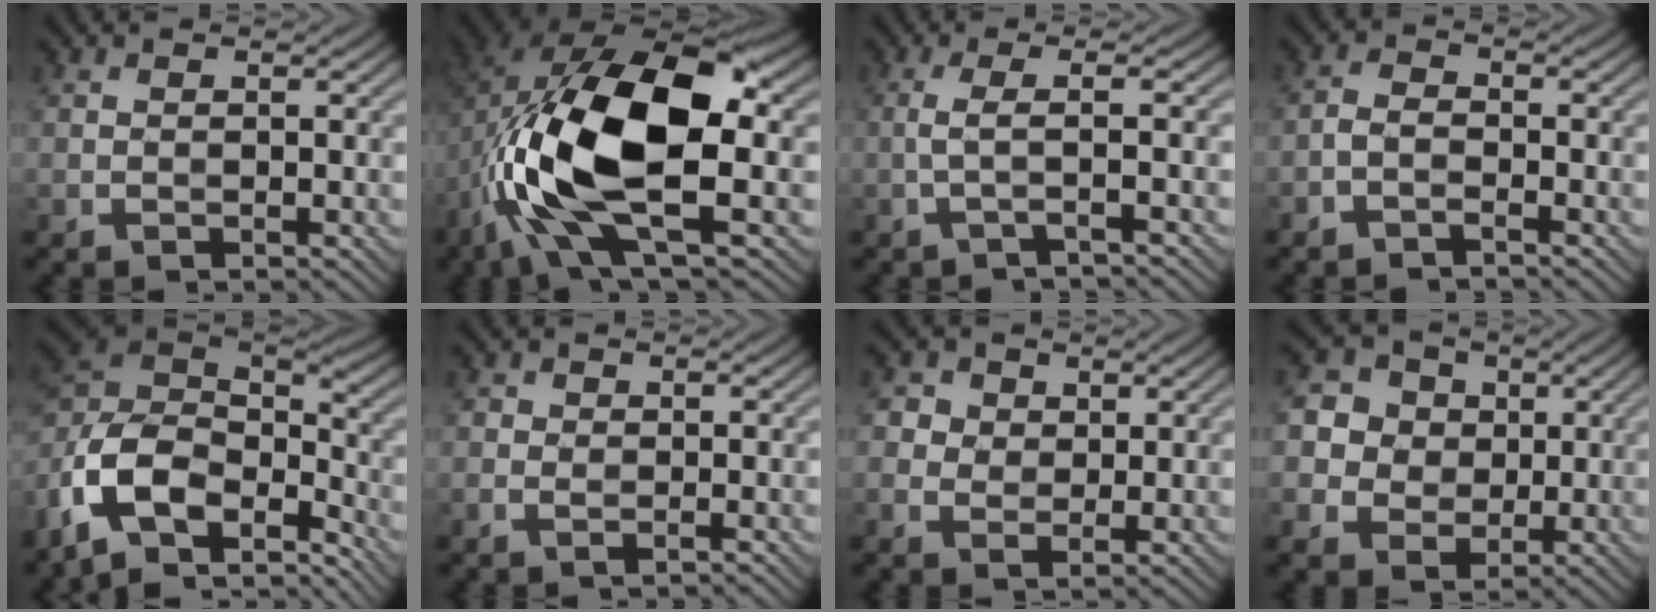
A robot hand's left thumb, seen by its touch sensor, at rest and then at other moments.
{"total": 16.2, "force": [-2.1, 7.9, 14.0], "torque": [-0.296, 0.006, -0.043]}
{"total": 2.5, "force": [-0.5, 0.0, 2.4], "torque": [-0.047, 0.011, -0.024]}
{"total": 1.9, "force": [-1.5, 0.7, 1.0], "torque": [-0.027, 0.006, -0.034]}
{"total": 15.4, "force": [-8.4, 8.6, 9.7], "torque": [-0.270, -0.019, -0.136]}
{"total": 1.8, "force": [-0.6, 1.4, 1.1], "torque": [-0.022, 0.001, -0.012]}
{"total": 3.6, "force": [1.2, 3.1, 1.3], "torque": [-0.053, 0.004, 0.022]}
{"total": 7.0, "force": [1.2, 6.4, 2.5], "torque": [-0.091, 0.019, 0.011]}